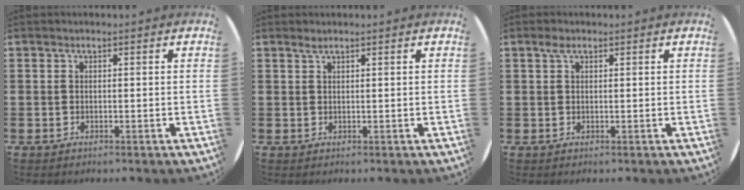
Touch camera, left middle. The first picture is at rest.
{"total": 0.8, "force": [0.6, 0.0, 0.5], "torque": [-0.009, 0.000, 0.011]}
{"total": 1.2, "force": [0.6, 0.6, 0.8], "torque": [-0.017, 0.005, 0.010]}